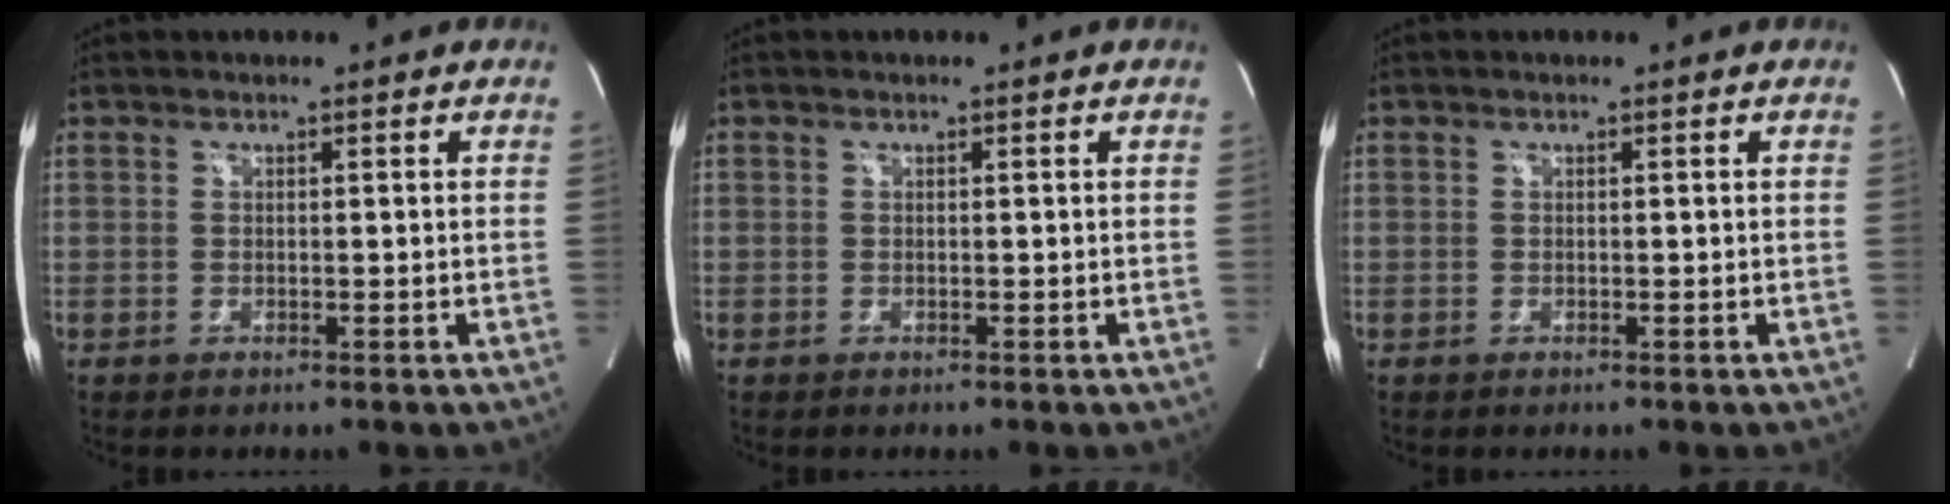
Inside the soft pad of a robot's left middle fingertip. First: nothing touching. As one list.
[{"total": 0.0}, {"total": 0.0}]